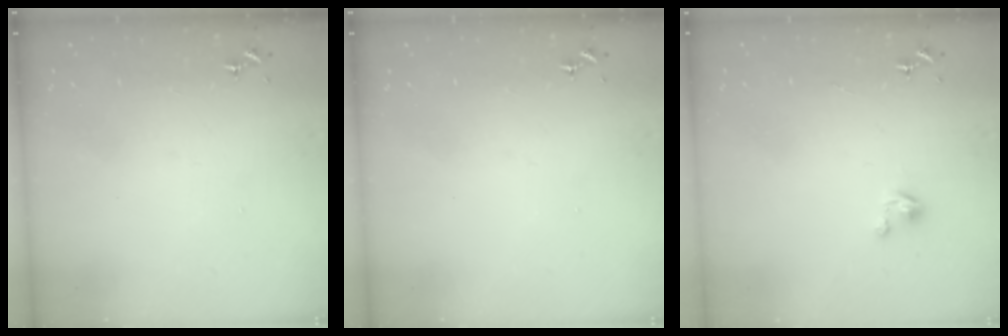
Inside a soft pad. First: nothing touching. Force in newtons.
{"total": 0.0}
{"total": 2.3, "press": 2.2, "slide": 0.2}